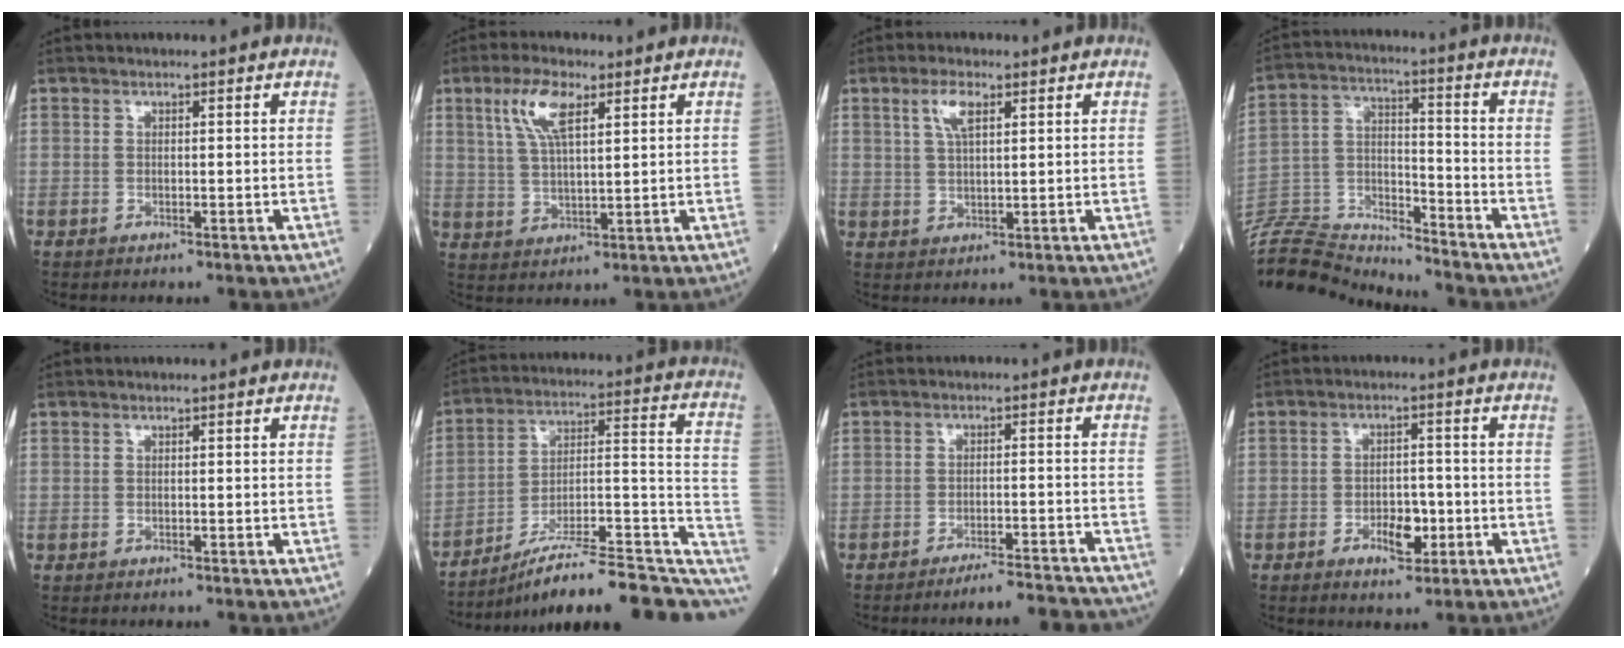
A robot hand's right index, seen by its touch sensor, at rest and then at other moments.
{"total": 7.3, "force": [3.6, 1.9, 6.0], "torque": [-0.127, 0.009, 0.073]}
{"total": 4.1, "force": [2.0, 1.1, 3.4], "torque": [-0.073, 0.005, 0.042]}
{"total": 16.7, "force": [-16.4, 2.1, 1.9], "torque": [-0.054, 0.034, -0.283]}
{"total": 0.0}
{"total": 21.2, "force": [-15.0, 4.1, 14.5], "torque": [-0.152, 0.042, -0.224]}
{"total": 9.1, "force": [-8.9, 0.1, 2.1], "torque": [-0.008, 0.005, -0.122]}
{"total": 4.7, "force": [-1.8, 2.2, 3.7], "torque": [-0.059, 0.003, -0.025]}